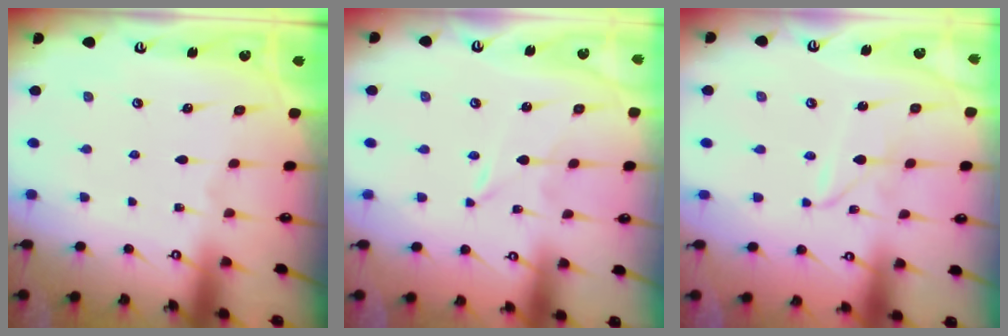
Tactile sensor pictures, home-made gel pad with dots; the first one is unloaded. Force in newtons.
{"total": 0.0}
{"total": 2.1, "press": 2.1, "slide": 0.2}